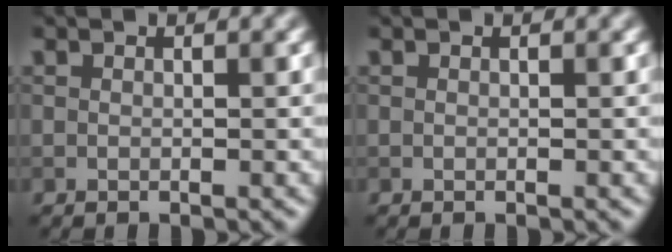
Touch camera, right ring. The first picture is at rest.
{"total": 0.0}